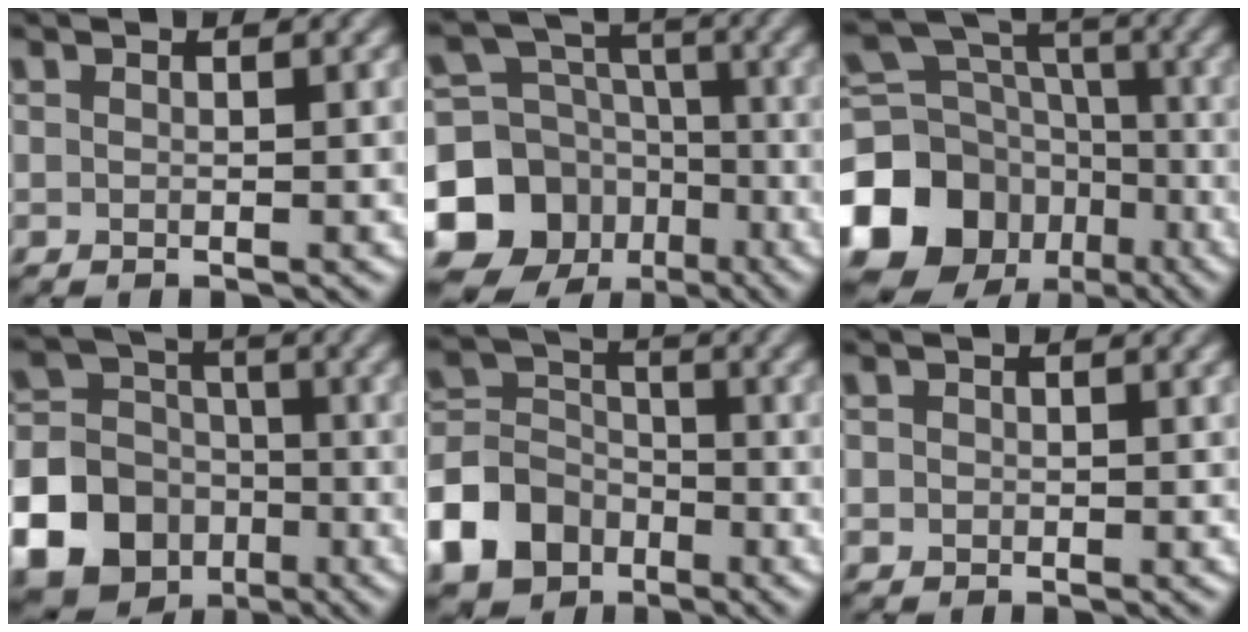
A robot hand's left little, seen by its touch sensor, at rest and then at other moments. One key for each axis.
{"total": 14.4, "fx": -6.6, "fy": 12.1, "fz": 4.2, "tx": -0.106, "ty": -0.034, "tz": -0.119}
{"total": 15.3, "fx": -7.2, "fy": 12.3, "fz": 5.6, "tx": -0.146, "ty": -0.020, "tz": -0.126}
{"total": 17.6, "fx": -7.6, "fy": 15.1, "fz": 4.6, "tx": -0.130, "ty": -0.053, "tz": -0.153}
{"total": 7.8, "fx": -4.0, "fy": 5.9, "fz": 3.2, "tx": -0.073, "ty": 0.003, "tz": -0.098}
{"total": 0.7, "fx": -0.1, "fy": 0.7, "fz": 0.2, "tx": 0.001, "ty": -0.004, "tz": -0.003}